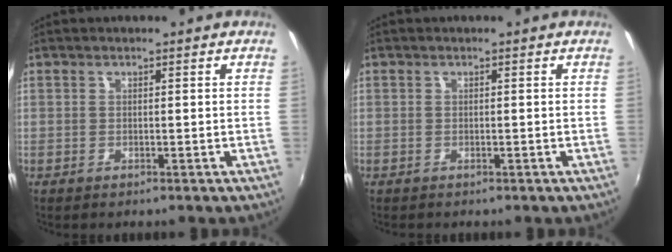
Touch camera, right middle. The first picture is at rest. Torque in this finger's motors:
{"motor_torque": [-0.26, -0.80, -0.03, -0.03]}